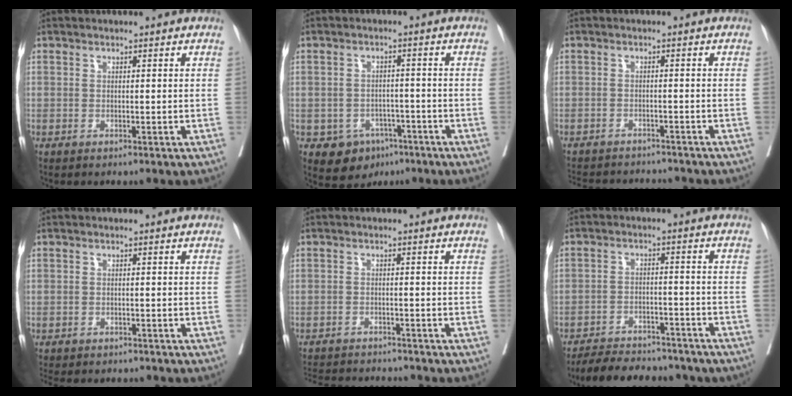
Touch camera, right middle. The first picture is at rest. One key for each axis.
{"total": 5.8, "fx": -3.3, "fy": 4.4, "fz": 1.9, "tx": -0.026, "ty": 0.006, "tz": -0.040}
{"total": 11.1, "fx": -10.5, "fy": 2.6, "fz": 2.9, "tx": -0.059, "ty": 0.002, "tz": -0.136}
{"total": 8.1, "fx": -7.1, "fy": 2.8, "fz": 2.5, "tx": -0.041, "ty": -0.007, "tz": -0.091}
{"total": 10.5, "fx": -10.0, "fy": 1.5, "fz": 2.9, "tx": -0.053, "ty": -0.002, "tz": -0.140}
{"total": 14.6, "fx": -13.0, "fy": 4.2, "fz": 5.0, "tx": -0.084, "ty": 0.006, "tz": -0.173}